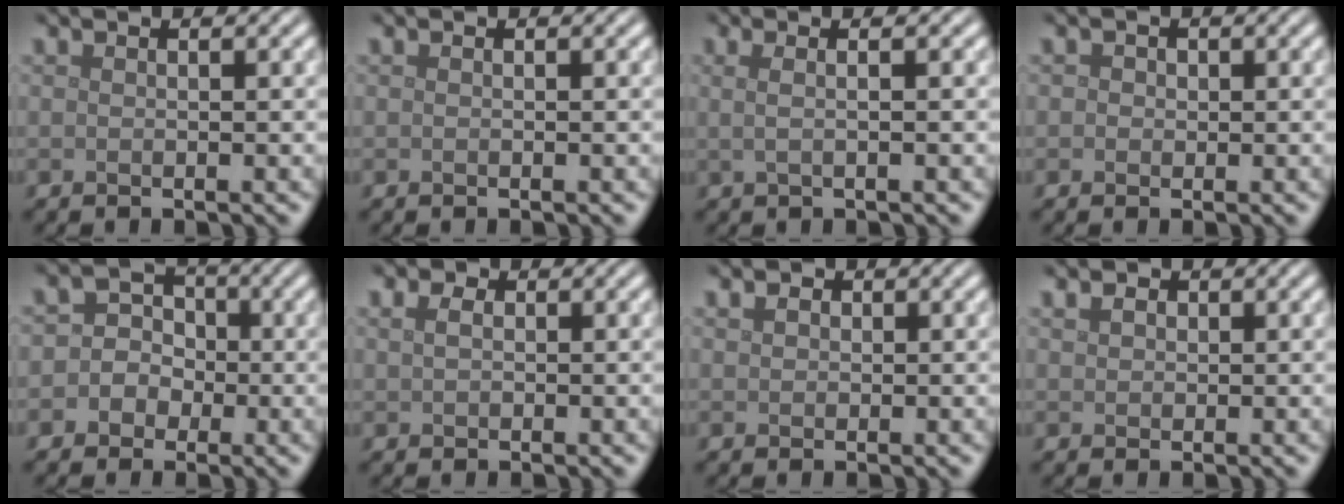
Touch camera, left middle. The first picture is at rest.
{"total": 0.0}
{"total": 3.1, "force": [0.9, 1.5, 2.5], "torque": [-0.029, 0.009, -0.011]}
{"total": 0.9, "force": [0.2, 0.8, 0.3], "torque": [-0.002, 0.000, -0.001]}
{"total": 3.9, "force": [-0.8, 3.7, 1.1], "torque": [0.008, 0.022, -0.035]}
{"total": 3.1, "force": [1.2, 2.3, 1.7], "torque": [-0.028, 0.022, 0.001]}
{"total": 1.1, "force": [0.5, 0.9, 0.3], "torque": [-0.004, 0.002, 0.003]}
{"total": 1.3, "force": [0.7, 1.0, 0.4], "torque": [-0.007, 0.005, 0.006]}